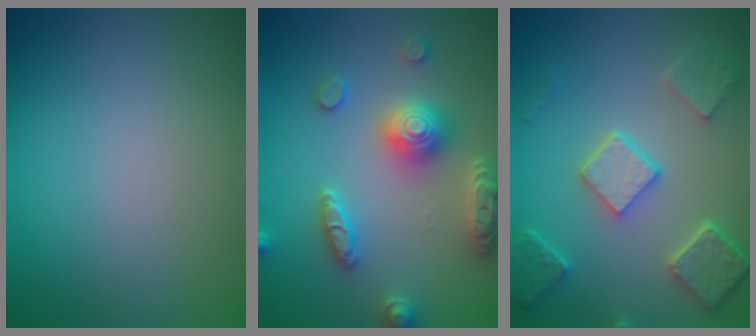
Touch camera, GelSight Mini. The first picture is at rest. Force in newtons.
{"total": 5.4, "press": 5.3, "slide": 0.9}
{"total": 5.0, "press": 3.9, "slide": 3.1}